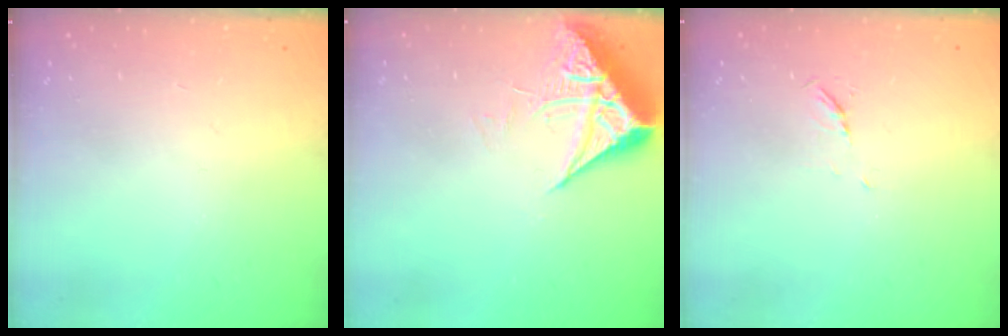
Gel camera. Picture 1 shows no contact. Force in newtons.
{"total": 7.0, "press": 7.0, "slide": 0.2}
{"total": 3.9, "press": 3.8, "slide": 0.7}